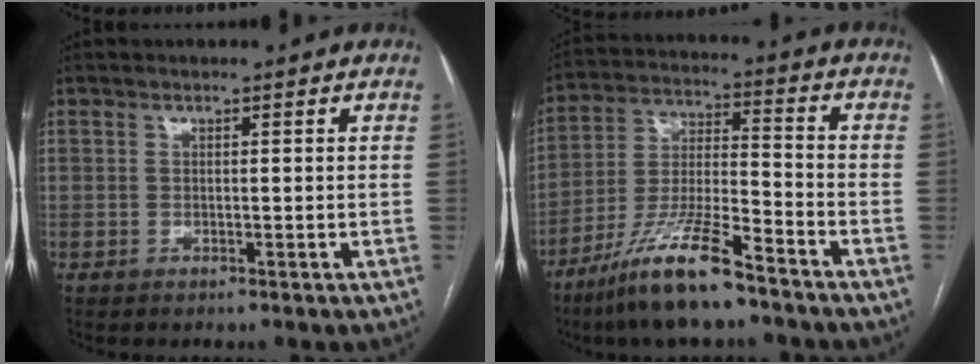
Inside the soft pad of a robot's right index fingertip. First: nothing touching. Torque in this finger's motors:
{"motor_torque": [1.12, -1.02, 0.76, 0.19]}